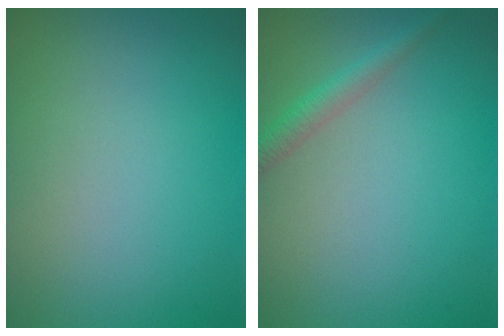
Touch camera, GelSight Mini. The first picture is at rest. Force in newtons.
{"total": 1.9, "press": 1.9, "slide": 0.0}